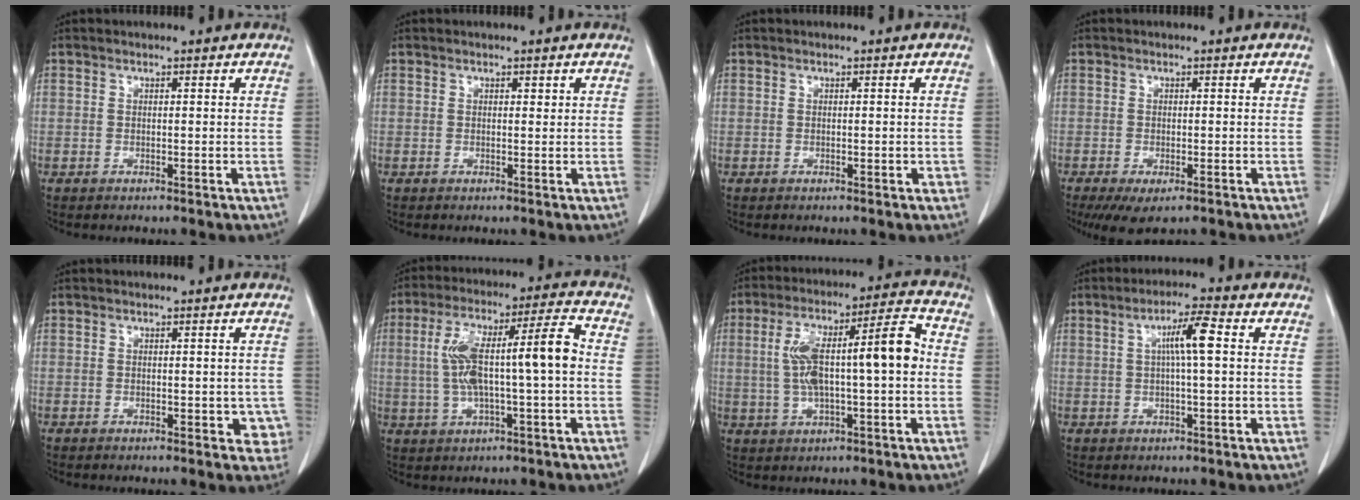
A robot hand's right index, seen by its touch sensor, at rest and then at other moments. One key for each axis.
{"total": 0.5, "fx": 0.3, "fy": 0.3, "fz": 0.3, "tx": -0.002, "ty": -0.002, "tz": 0.004}
{"total": 1.2, "fx": -0.2, "fy": 0.5, "fz": 1.1, "tx": -0.013, "ty": 0.001, "tz": 0.001}
{"total": 5.2, "fx": -3.4, "fy": 1.7, "fz": 3.5, "tx": -0.049, "ty": -0.013, "tz": -0.050}
{"total": 4.0, "fx": -0.5, "fy": 2.3, "fz": 3.3, "tx": -0.014, "ty": 0.003, "tz": -0.003}
{"total": 13.4, "fx": 0.4, "fy": 2.3, "fz": 13.2, "tx": -0.239, "ty": 0.035, "tz": 0.008}
{"total": 14.0, "fx": 0.7, "fy": 2.9, "fz": 13.7, "tx": -0.241, "ty": 0.040, "tz": 0.012}
{"total": 5.6, "fx": 1.1, "fy": 0.2, "fz": 5.5, "tx": -0.098, "ty": 0.009, "tz": 0.017}